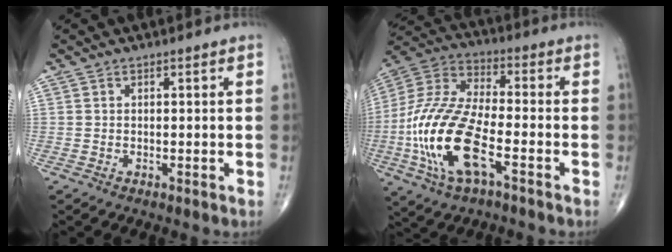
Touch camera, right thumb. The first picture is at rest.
{"total": 19.6, "force": [-6.0, 7.8, 16.9], "torque": [-0.367, 0.023, -0.111]}